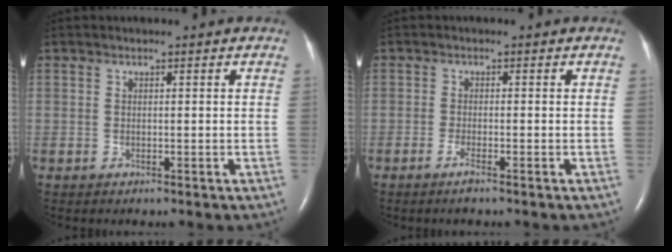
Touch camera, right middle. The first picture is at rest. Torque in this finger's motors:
{"motor_torque": [0.41, -0.37, 0.04, 0.03]}